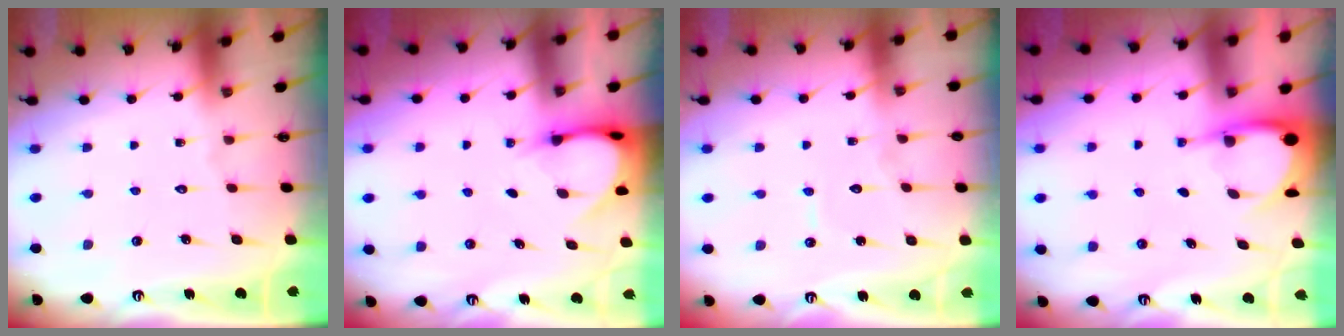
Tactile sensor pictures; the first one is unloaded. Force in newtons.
{"total": 3.9, "press": 3.9, "slide": 0.4}
{"total": 4.7, "press": 4.7, "slide": 0.3}
{"total": 3.9, "press": 3.9, "slide": 0.4}